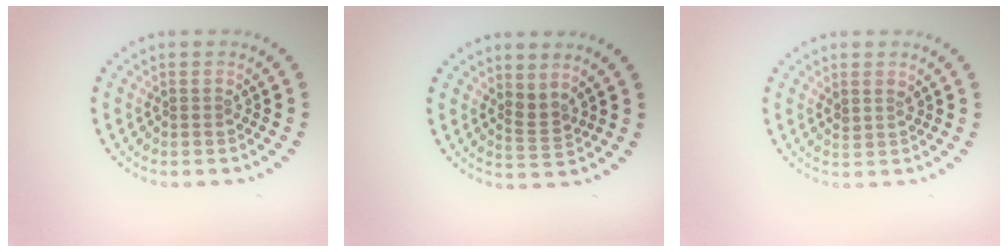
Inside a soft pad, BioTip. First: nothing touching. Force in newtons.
{"total": 1.9, "press": 1.3, "slide": 1.3}
{"total": 1.1, "press": 0.9, "slide": 0.6}